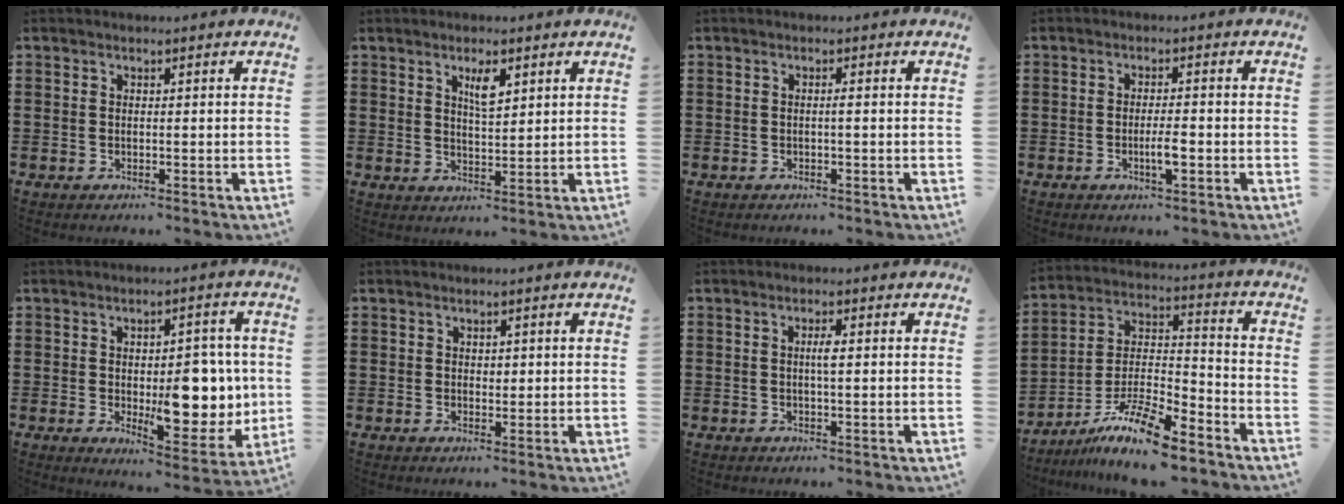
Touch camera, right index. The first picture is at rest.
{"total": 3.7, "force": [2.0, 1.2, 2.9], "torque": [-0.047, -0.001, 0.030]}
{"total": 0.6, "force": [-0.2, -0.1, 0.6], "torque": [-0.011, -0.002, -0.003]}
{"total": 3.1, "force": [-1.0, 0.5, 2.9], "torque": [-0.058, -0.003, -0.020]}
{"total": 10.2, "force": [0.1, 5.5, 8.6], "torque": [-0.104, -0.010, 0.006]}
{"total": 1.1, "force": [0.4, 0.8, 0.5], "torque": [-0.003, 0.003, 0.005]}
{"total": 1.8, "force": [0.2, 0.2, 1.8], "torque": [-0.034, 0.001, 0.001]}
{"total": 12.4, "force": [-9.5, 2.5, 7.5], "torque": [-0.152, 0.021, -0.184]}